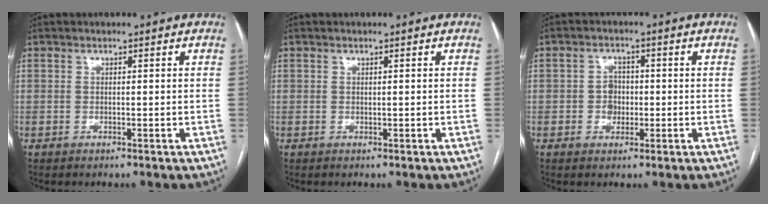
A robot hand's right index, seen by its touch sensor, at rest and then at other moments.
{"total": 0.0}
{"total": 3.0, "force": [-0.5, 2.5, 1.5], "torque": [-0.020, 0.007, -0.007]}